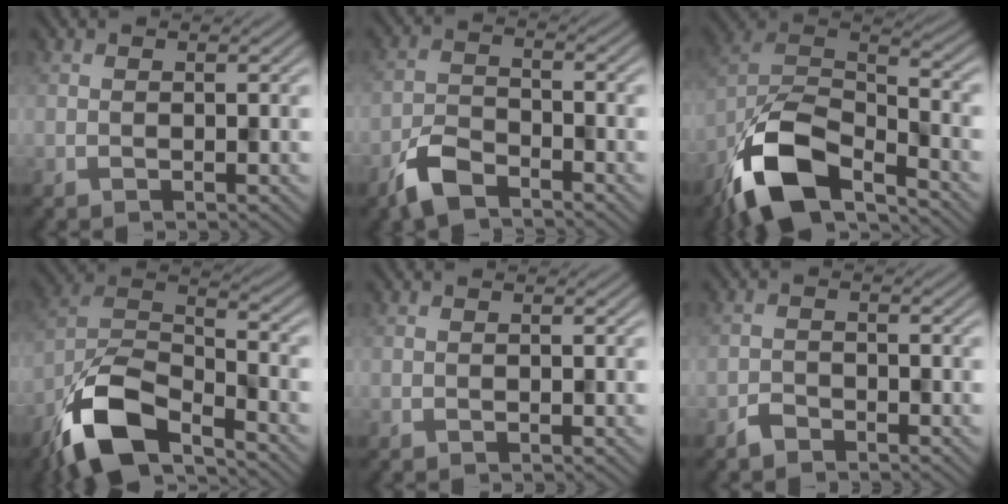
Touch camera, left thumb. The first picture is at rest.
{"total": 5.3, "force": [-4.0, 2.1, 2.8], "torque": [-0.056, -0.004, -0.091]}
{"total": 13.5, "force": [-8.9, 5.5, 8.6], "torque": [-0.181, -0.016, -0.186]}
{"total": 12.2, "force": [-8.2, 4.7, 7.7], "torque": [-0.154, -0.008, -0.179]}
{"total": 0.0}
{"total": 1.7, "force": [-1.5, 0.7, 0.5], "torque": [-0.007, 0.002, -0.035]}